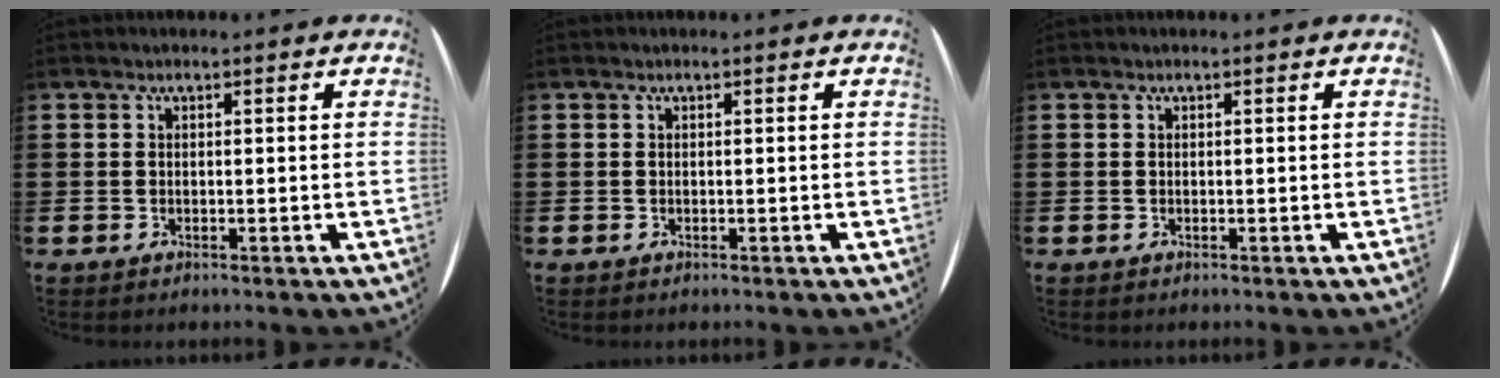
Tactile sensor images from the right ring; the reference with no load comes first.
{"total": 0.0}
{"total": 0.0}